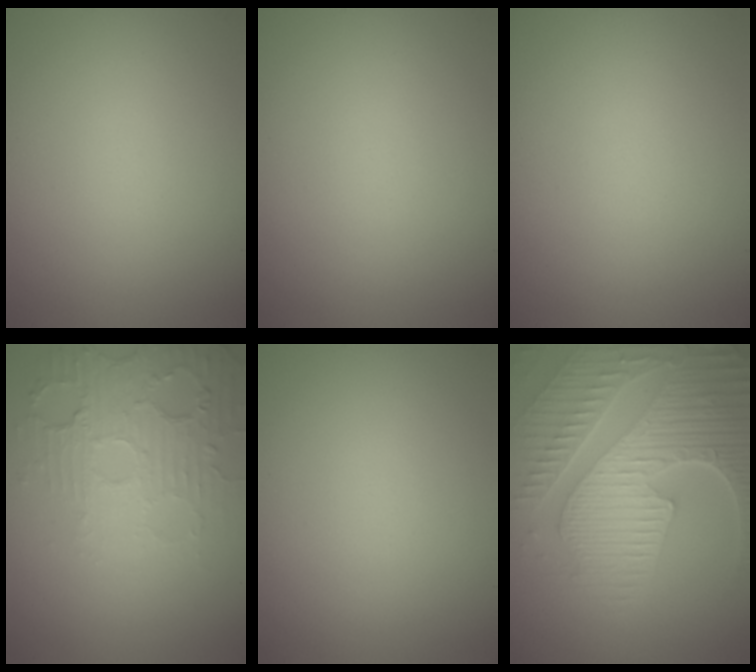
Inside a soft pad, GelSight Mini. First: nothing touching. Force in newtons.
{"total": 0.0}
{"total": 0.0}
{"total": 5.7, "press": 3.5, "slide": 4.5}
{"total": 0.0}
{"total": 8.8, "press": 6.3, "slide": 6.1}